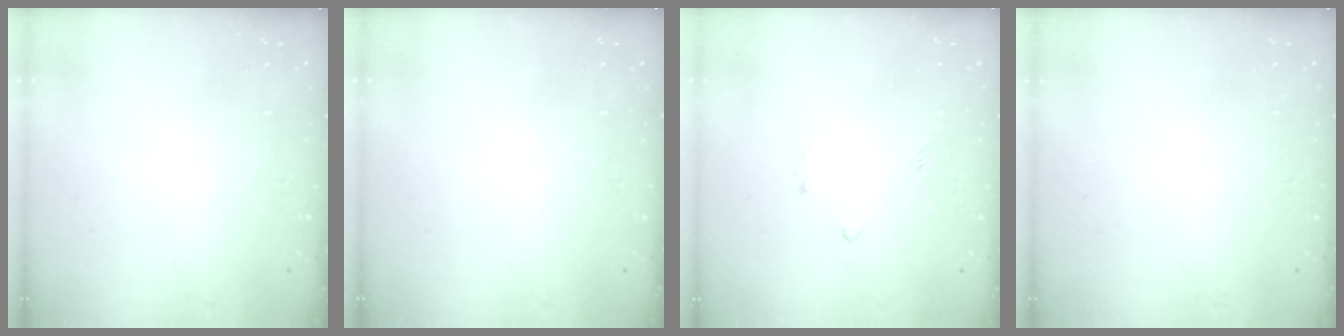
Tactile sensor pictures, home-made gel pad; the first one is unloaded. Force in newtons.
{"total": 0.0}
{"total": 2.3, "press": 2.2, "slide": 0.6}
{"total": 0.0}